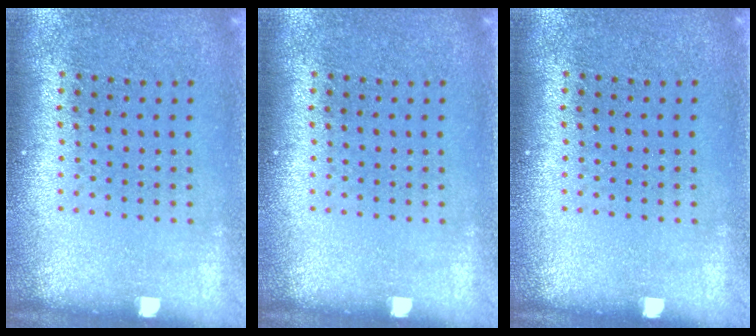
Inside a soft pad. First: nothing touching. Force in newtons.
{"total": 0.0}
{"total": 0.0}